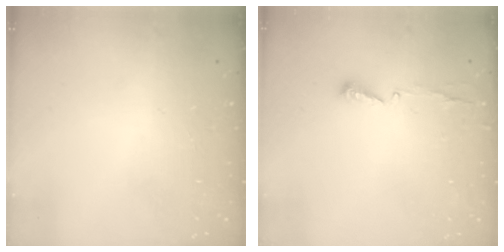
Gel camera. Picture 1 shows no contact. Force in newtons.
{"total": 4.8, "press": 4.8, "slide": 0.3}